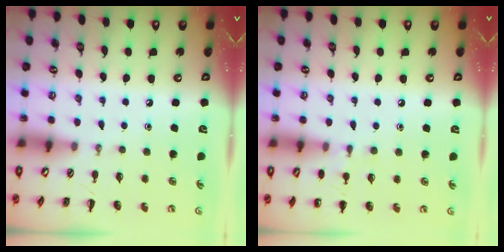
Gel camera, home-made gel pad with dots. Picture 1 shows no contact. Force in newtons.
{"total": 5.9, "press": 5.7, "slide": 1.7}